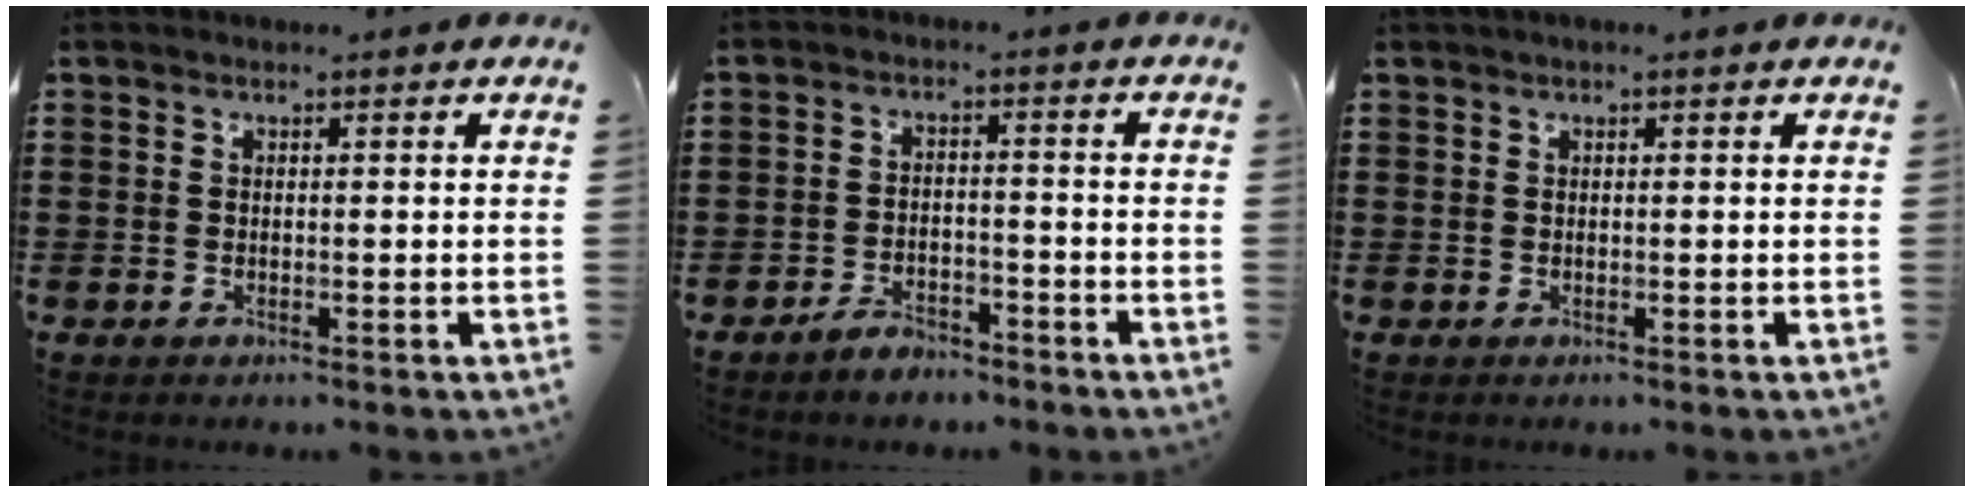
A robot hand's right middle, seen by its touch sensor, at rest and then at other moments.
{"total": 3.4, "force": [-3.2, 0.9, 0.6], "torque": [-0.014, 0.007, -0.064]}
{"total": 0.5, "force": [0.4, -0.1, 0.3], "torque": [-0.005, 0.003, 0.007]}